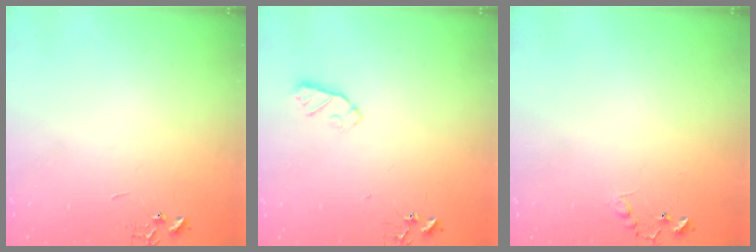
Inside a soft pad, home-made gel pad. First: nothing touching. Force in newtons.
{"total": 5.2, "press": 5.2, "slide": 0.7}
{"total": 6.7, "press": 6.7, "slide": 0.4}